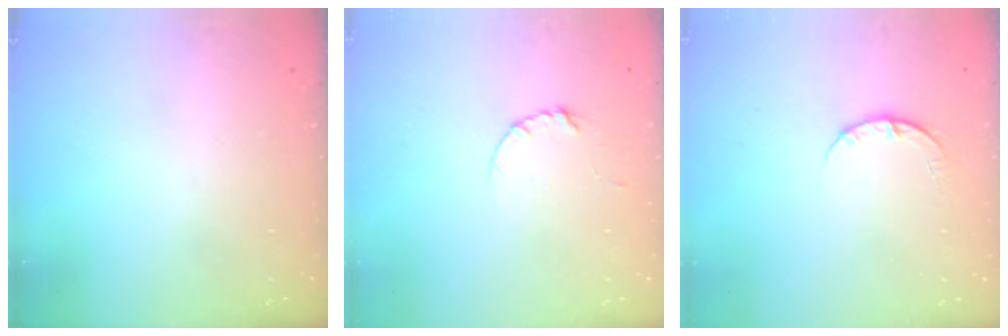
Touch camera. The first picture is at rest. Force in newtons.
{"total": 3.5, "press": 3.5, "slide": 0.4}
{"total": 3.2, "press": 3.2, "slide": 0.5}